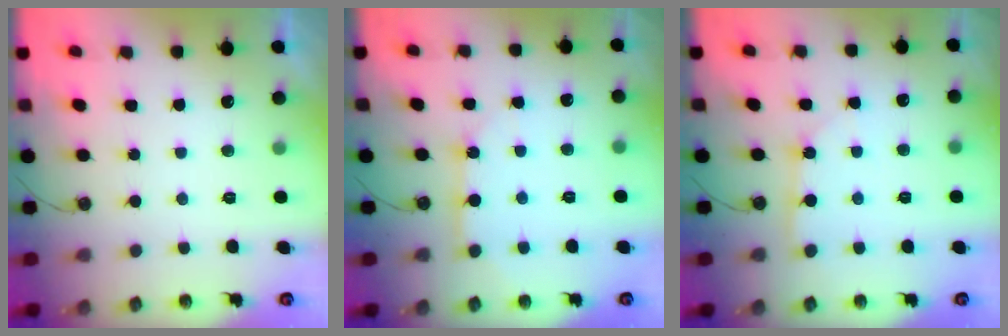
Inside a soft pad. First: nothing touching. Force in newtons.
{"total": 8.0, "press": 7.9, "slide": 0.8}
{"total": 2.6, "press": 2.6, "slide": 0.0}